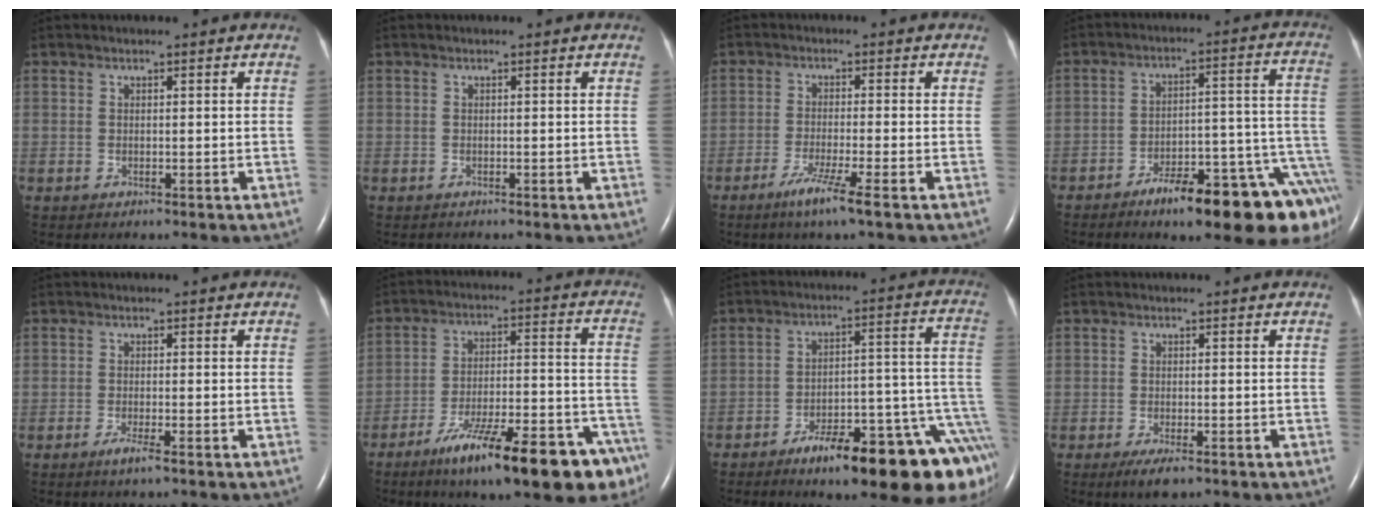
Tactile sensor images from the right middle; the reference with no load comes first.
{"total": 0.0}
{"total": 5.3, "force": [-3.2, -0.7, 4.2], "torque": [-0.083, -0.016, -0.062]}
{"total": 19.1, "force": [-12.7, 3.7, 13.8], "torque": [-0.083, 0.043, -0.175]}
{"total": 2.0, "force": [-1.3, -0.1, 1.6], "torque": [-0.037, -0.005, -0.026]}
{"total": 20.8, "force": [-14.2, 3.9, 14.7], "torque": [-0.159, 0.022, -0.218]}
{"total": 20.5, "force": [-12.9, 4.5, 15.3], "torque": [-0.100, 0.042, -0.176]}
{"total": 3.1, "force": [-1.9, 0.8, 2.3], "torque": [-0.046, -0.006, -0.031]}